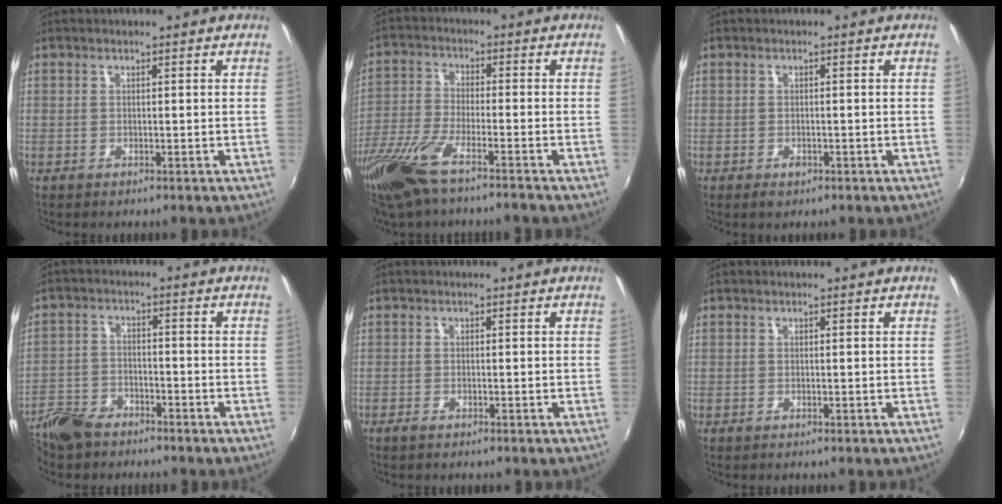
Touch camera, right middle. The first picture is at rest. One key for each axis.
{"total": 13.6, "fx": -9.7, "fy": 2.4, "fz": 9.3, "tx": -0.206, "ty": -0.047, "tz": -0.186}
{"total": 2.2, "fx": -1.4, "fy": 1.1, "fz": 1.3, "tx": -0.025, "ty": -0.005, "tz": -0.024}
{"total": 8.0, "fx": -6.1, "fy": 4.2, "fz": 3.0, "tx": -0.081, "ty": 0.005, "tz": -0.116}
{"total": 1.1, "fx": -0.9, "fy": 0.3, "fz": 0.6, "tx": -0.012, "ty": -0.004, "tz": -0.018}
{"total": 0.0}